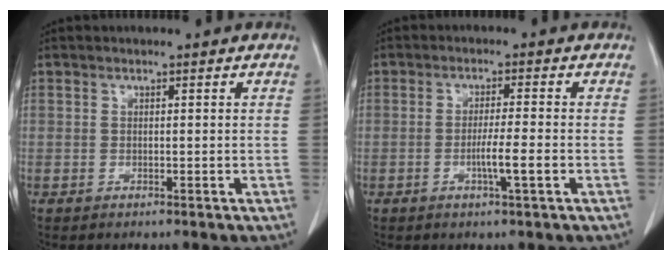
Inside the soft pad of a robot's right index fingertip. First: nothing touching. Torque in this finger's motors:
{"motor_torque": [0.92, -0.43, 0.46, 0.13]}